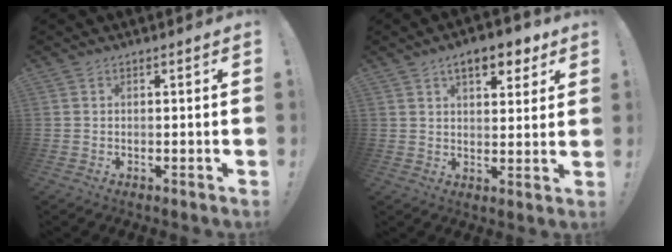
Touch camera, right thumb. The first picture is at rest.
{"total": 8.9, "force": [5.3, 4.1, 5.9], "torque": [-0.075, -0.018, 0.089]}